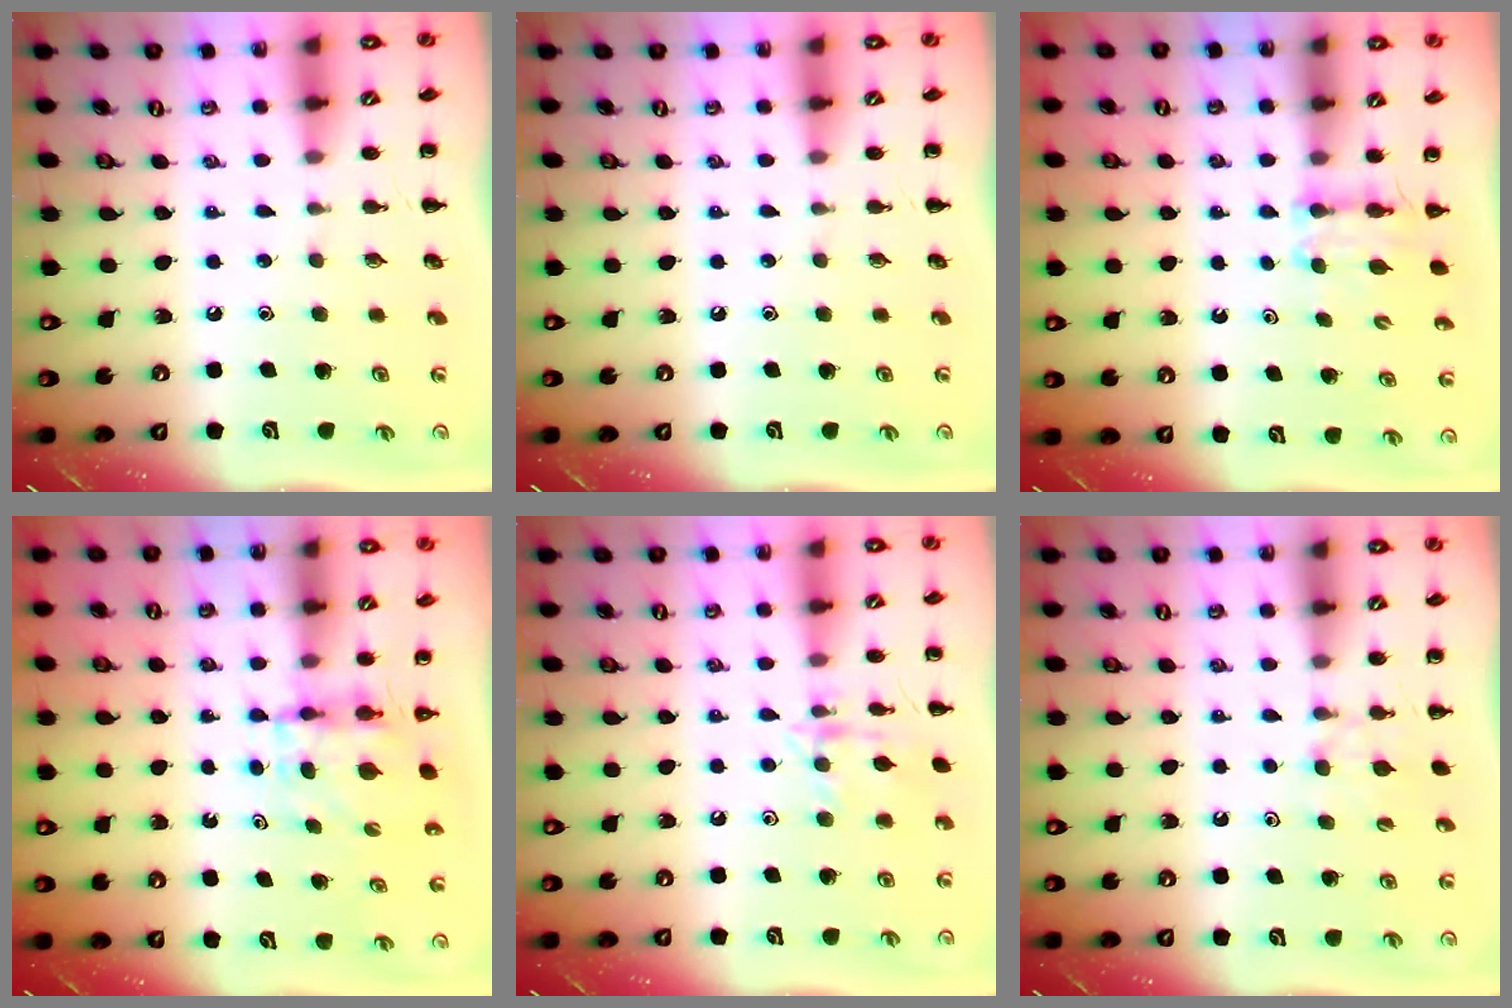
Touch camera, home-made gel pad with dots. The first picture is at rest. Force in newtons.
{"total": 0.0}
{"total": 3.6, "press": 3.5, "slide": 1.1}
{"total": 3.9, "press": 3.9, "slide": 0.3}
{"total": 10.9, "press": 10.9, "slide": 0.7}
{"total": 5.0, "press": 4.8, "slide": 1.4}